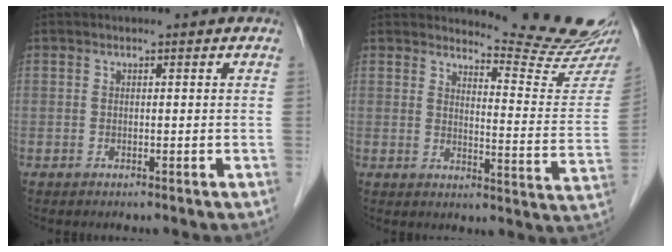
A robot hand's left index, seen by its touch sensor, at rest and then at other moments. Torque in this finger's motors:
{"motor_torque": [0.68, -0.81, 0.10, 0.00]}